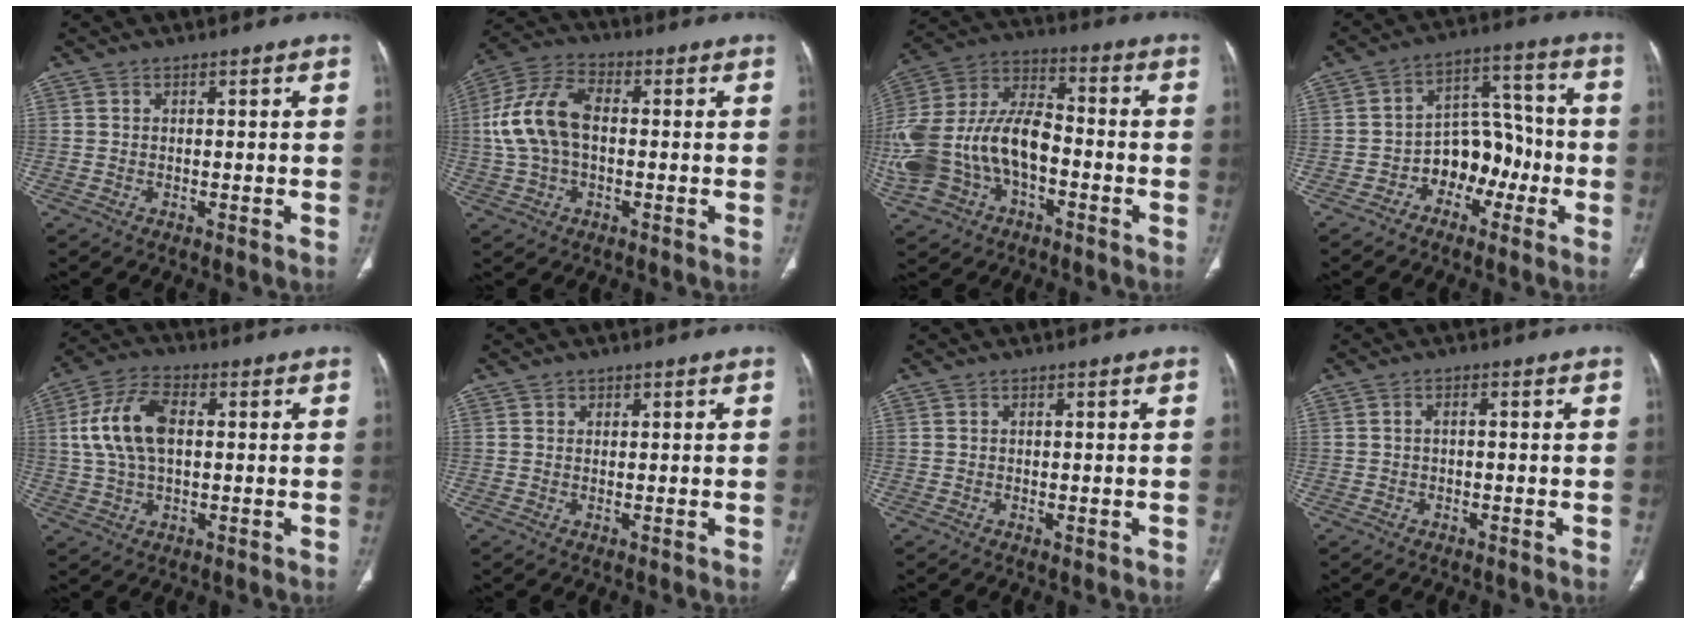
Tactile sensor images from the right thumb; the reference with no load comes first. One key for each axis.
{"total": 12.5, "fx": 0.3, "fy": 7.5, "fz": 10.0, "tx": -0.211, "ty": 0.031, "tz": 0.001}
{"total": 23.5, "fx": -5.1, "fy": 14.5, "fz": 17.8, "tx": -0.395, "ty": 0.043, "tz": -0.086}
{"total": 10.3, "fx": -3.9, "fy": 7.4, "fz": 6.0, "tx": -0.046, "ty": 0.057, "tz": -0.069}
{"total": 11.6, "fx": 1.5, "fy": 6.4, "fz": 9.6, "tx": -0.195, "ty": 0.019, "tz": 0.026}
{"total": 0.7, "fx": 0.3, "fy": 0.7, "fz": 0.0, "tx": 0.009, "ty": 0.002, "tz": 0.003}
{"total": 1.3, "fx": -0.4, "fy": 0.5, "fz": 1.1, "tx": -0.014, "ty": -0.002, "tz": -0.002}
{"total": 1.1, "fx": -0.2, "fy": 0.5, "fz": 0.9, "tx": -0.015, "ty": 0.007, "tz": -0.006}